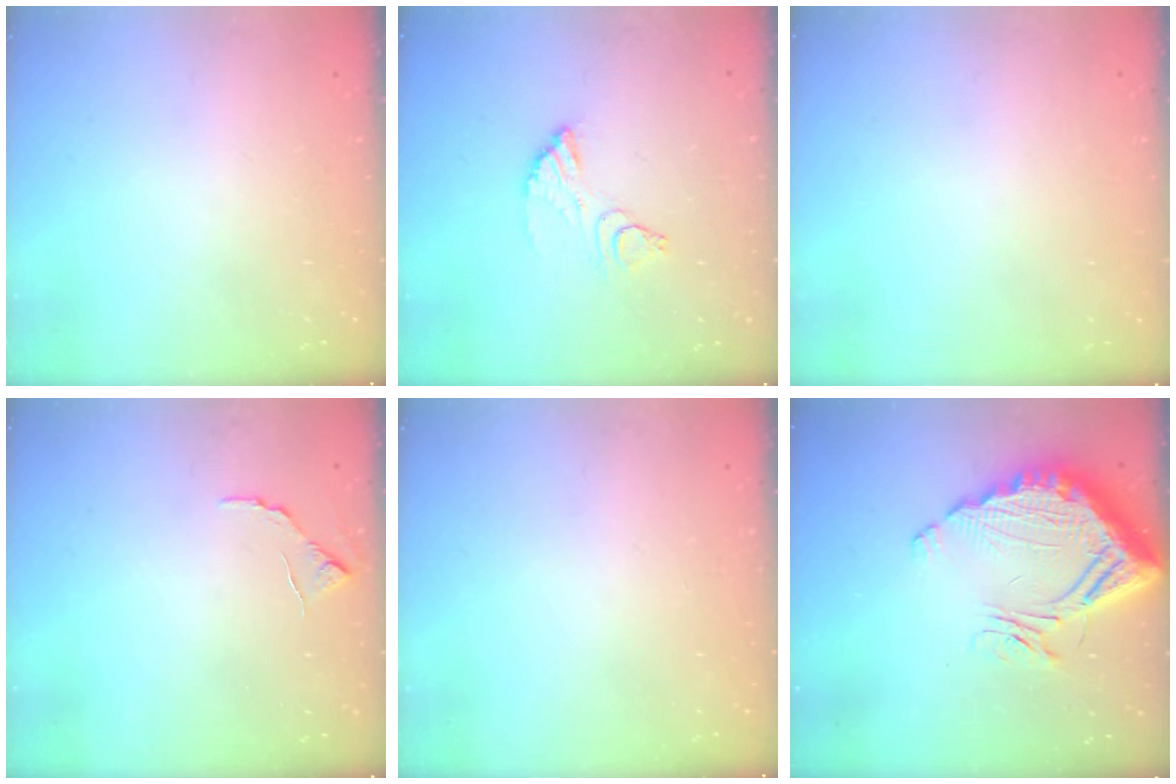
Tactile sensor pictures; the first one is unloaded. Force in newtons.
{"total": 10.5, "press": 10.4, "slide": 1.1}
{"total": 3.0, "press": 3.0, "slide": 0.1}
{"total": 5.9, "press": 5.8, "slide": 0.6}
{"total": 0.0}
{"total": 17.5, "press": 17.4, "slide": 1.5}